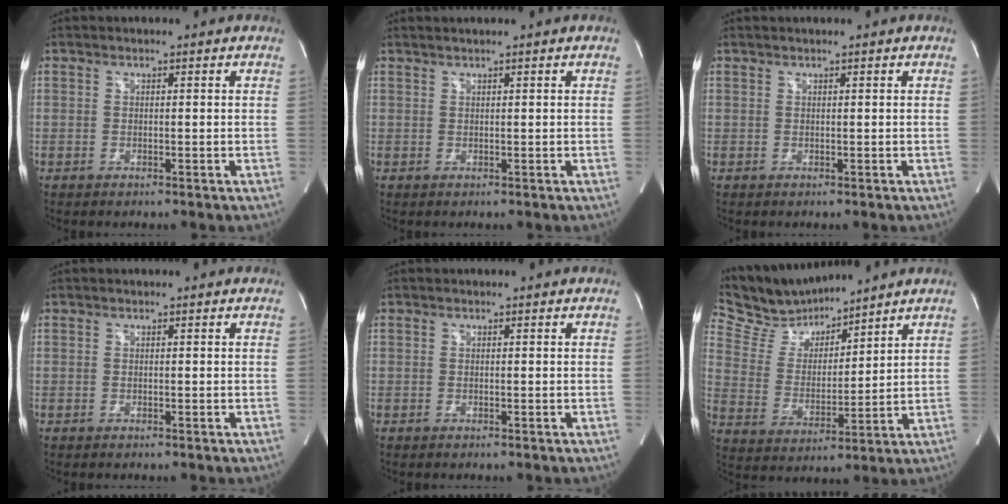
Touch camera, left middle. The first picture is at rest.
{"total": 1.2, "force": [1.1, -0.3, 0.6], "torque": [-0.013, 0.008, 0.025]}
{"total": 0.6, "force": [0.6, -0.1, 0.3], "torque": [-0.009, 0.007, 0.015]}
{"total": 0.0}
{"total": 0.0}
{"total": 10.8, "force": [10.4, 2.0, 2.1], "torque": [-0.060, 0.013, 0.214]}